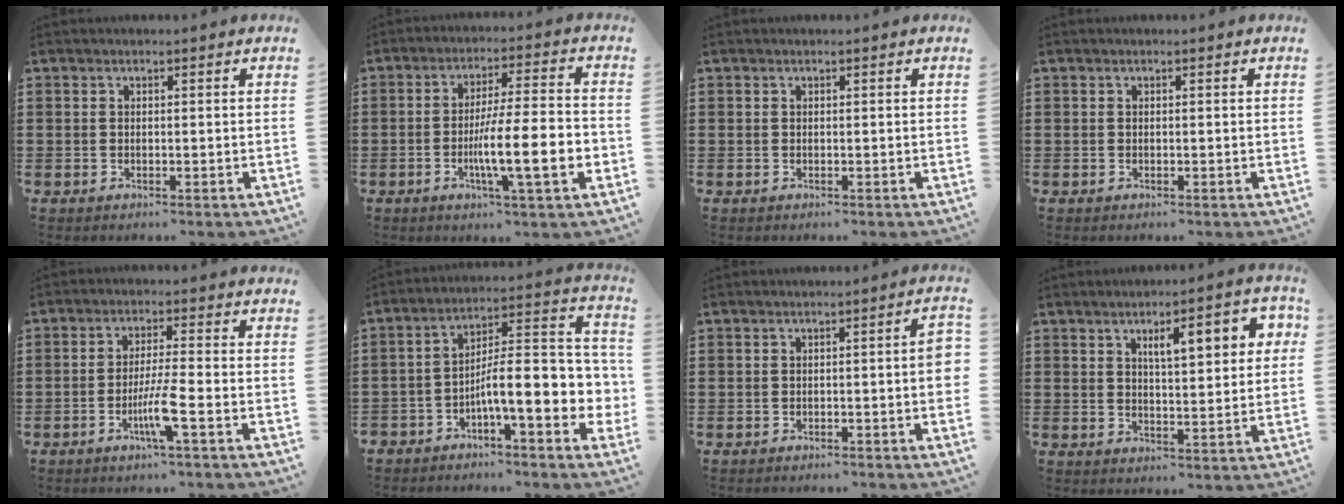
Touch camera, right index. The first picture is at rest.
{"total": 12.0, "force": [-3.4, 1.8, 11.4], "torque": [-0.183, -0.014, -0.062]}
{"total": 0.0}
{"total": 0.0}
{"total": 5.6, "force": [-2.5, -0.2, 5.0], "torque": [-0.098, -0.014, -0.047]}
{"total": 10.5, "force": [-3.1, 2.6, 9.8], "torque": [-0.152, -0.025, -0.061]}
{"total": 2.9, "force": [-1.3, 0.4, 2.5], "torque": [-0.030, -0.003, -0.023]}
{"total": 6.6, "force": [2.6, 2.0, 5.8], "torque": [-0.084, -0.004, 0.034]}